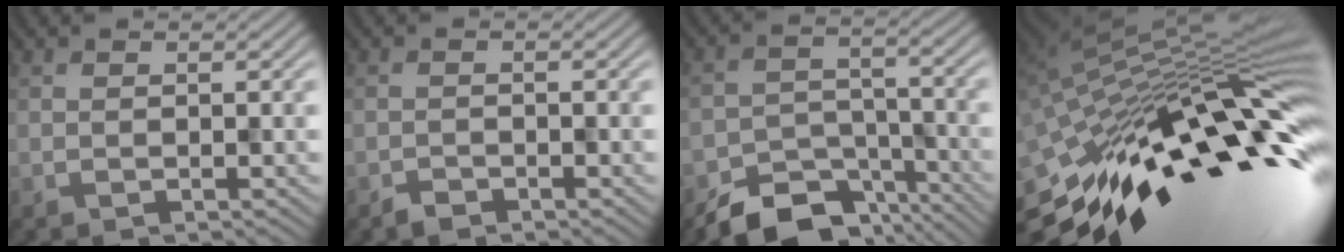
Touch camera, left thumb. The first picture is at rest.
{"total": 1.2, "force": [-1.1, 0.5, 0.3], "torque": [-0.005, -0.001, -0.022]}
{"total": 8.9, "force": [-6.7, 4.5, 3.7], "torque": [-0.062, -0.018, -0.115]}
{"total": 17.4, "force": [-4.3, 5.9, 15.8], "torque": [-0.278, -0.003, -0.094]}